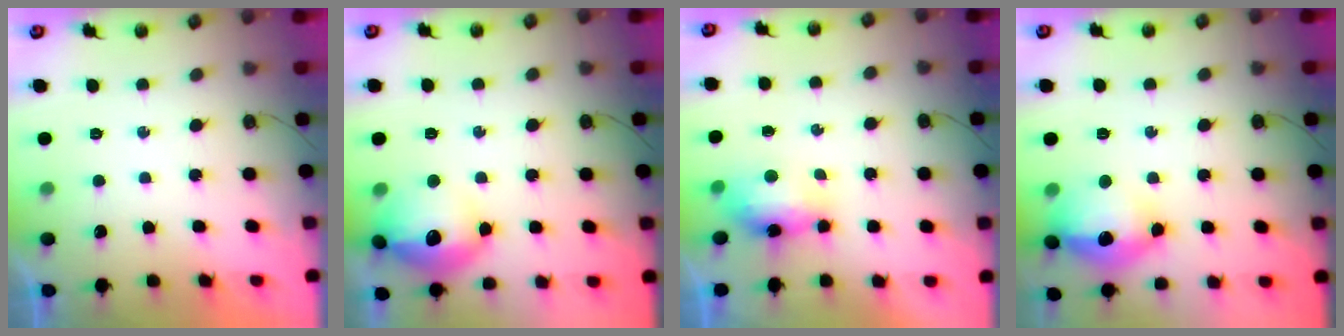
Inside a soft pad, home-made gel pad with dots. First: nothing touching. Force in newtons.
{"total": 17.0, "press": 17.0, "slide": 1.3}
{"total": 7.2, "press": 7.1, "slide": 1.0}
{"total": 16.7, "press": 16.3, "slide": 3.5}